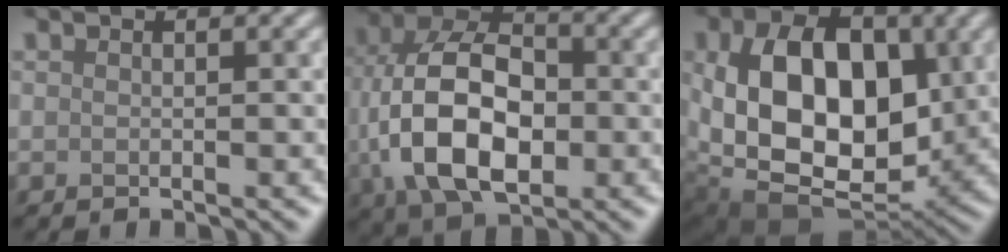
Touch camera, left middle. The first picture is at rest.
{"total": 11.9, "force": [-1.6, 7.4, 9.1], "torque": [-0.188, -0.001, -0.038]}
{"total": 14.1, "force": [1.0, 9.2, 10.7], "torque": [-0.188, -0.007, 0.021]}